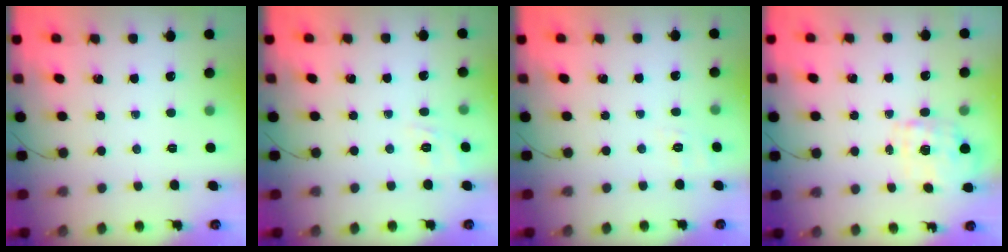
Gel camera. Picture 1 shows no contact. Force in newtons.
{"total": 2.0, "press": 0.6, "slide": 1.9}
{"total": 2.2, "press": 0.7, "slide": 2.1}
{"total": 1.7, "press": 1.6, "slide": 0.5}